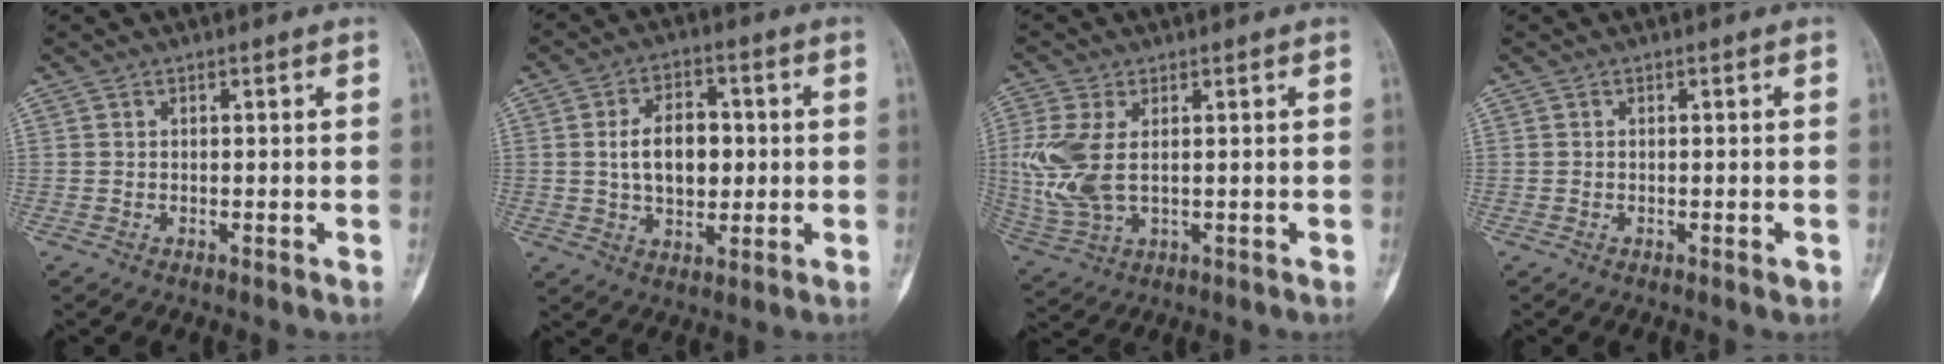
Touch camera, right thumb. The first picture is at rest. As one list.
[{"total": 10.2, "force": [0.5, 6.5, 7.8], "torque": [-0.102, 0.009, 0.011]}, {"total": 9.8, "force": [1.0, 5.4, 8.1], "torque": [-0.203, -0.002, 0.033]}, {"total": 0.8, "force": [-0.3, 0.3, 0.6], "torque": [-0.006, -0.001, -0.004]}]